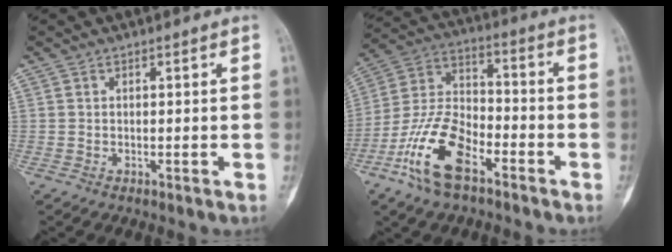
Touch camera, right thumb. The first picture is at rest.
{"total": 15.0, "force": [-7.9, 7.1, 10.6], "torque": [-0.210, 0.045, -0.158]}